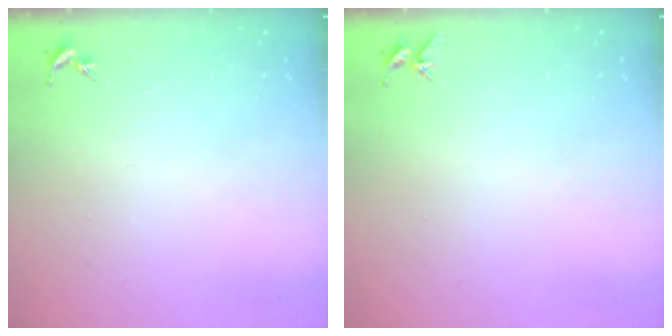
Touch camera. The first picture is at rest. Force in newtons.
{"total": 5.0, "press": 4.9, "slide": 0.5}